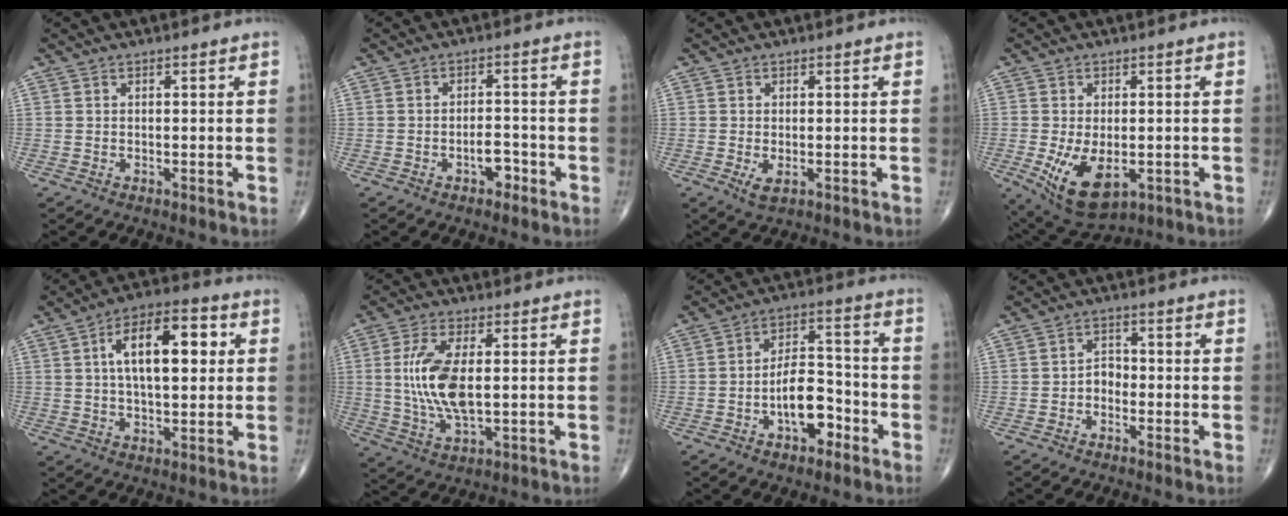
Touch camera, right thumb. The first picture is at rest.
{"total": 3.5, "force": [-1.8, 1.9, 2.3], "torque": [-0.020, 0.017, -0.029]}
{"total": 2.3, "force": [-0.6, 1.0, 2.0], "torque": [-0.038, -0.006, -0.008]}
{"total": 10.5, "force": [-2.7, 5.7, 8.4], "torque": [-0.141, -0.013, -0.029]}
{"total": 14.7, "force": [3.3, 6.8, 12.6], "torque": [-0.186, 0.013, 0.049]}
{"total": 11.6, "force": [0.9, 4.9, 10.5], "torque": [-0.224, -0.010, 0.024]}
{"total": 10.0, "force": [-4.1, 5.3, 7.5], "torque": [-0.102, 0.041, -0.071]}
{"total": 2.7, "force": [-1.1, 2.0, 1.4], "torque": [-0.007, 0.014, -0.029]}